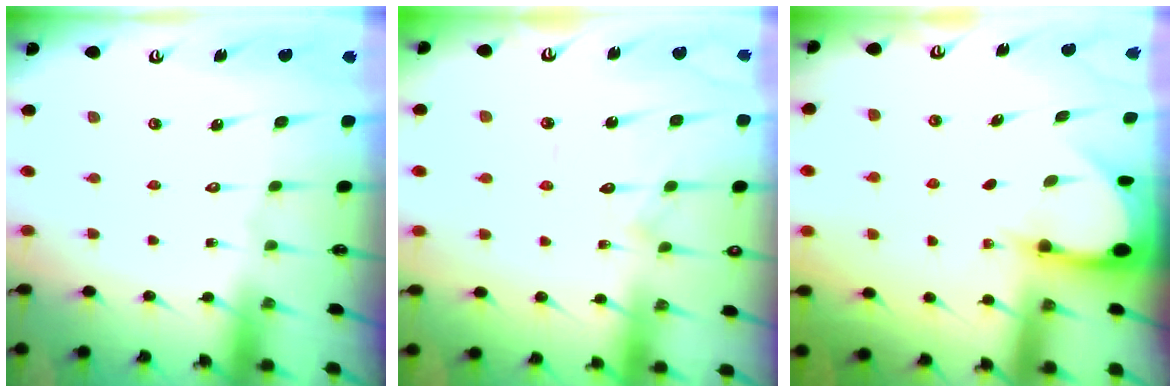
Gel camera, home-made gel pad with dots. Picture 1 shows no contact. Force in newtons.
{"total": 9.4, "press": 9.4, "slide": 0.8}
{"total": 3.4, "press": 3.4, "slide": 0.2}